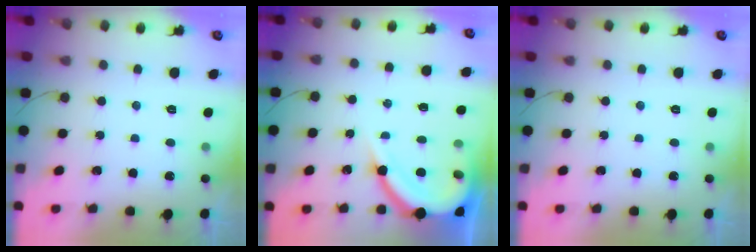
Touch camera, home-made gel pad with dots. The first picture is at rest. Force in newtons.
{"total": 11.8, "press": 11.7, "slide": 1.3}
{"total": 0.0}